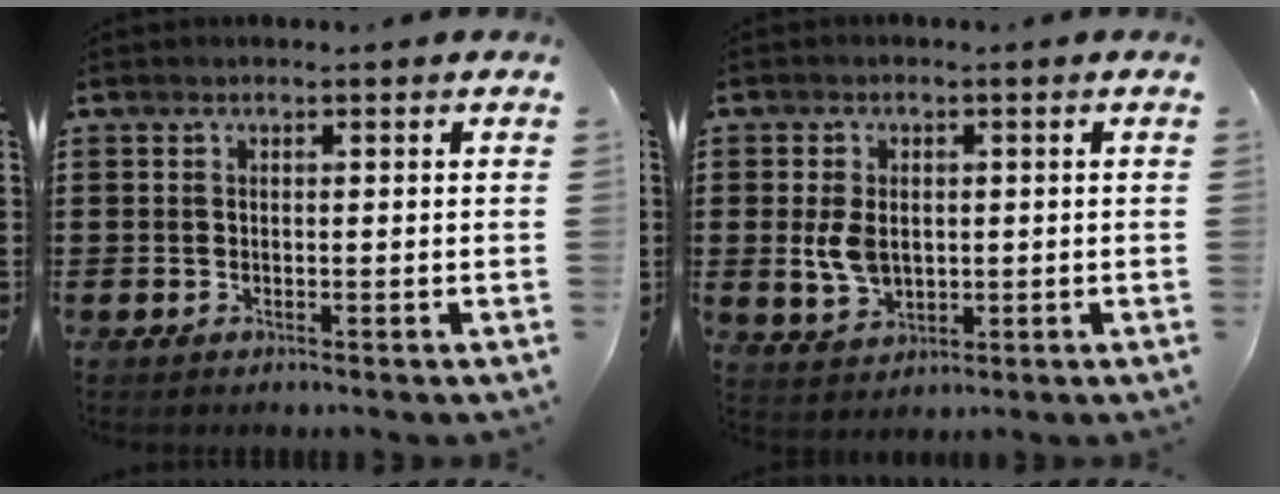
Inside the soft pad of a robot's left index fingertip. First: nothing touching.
{"total": 5.0, "force": [0.2, 3.3, 3.7], "torque": [-0.097, 0.000, -0.002]}